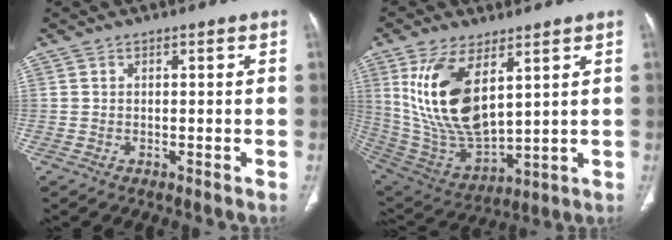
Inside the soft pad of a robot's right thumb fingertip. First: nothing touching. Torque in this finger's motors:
{"motor_torque": [-1.33, 2.30, 1.95, 0.81, 0.58]}